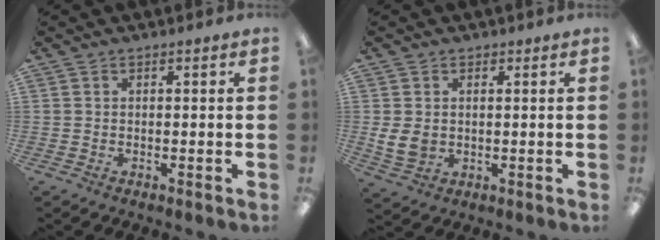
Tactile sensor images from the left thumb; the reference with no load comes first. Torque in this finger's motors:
{"motor_torque": [-0.26, 0.35, 0.60, -0.51, 0.01]}